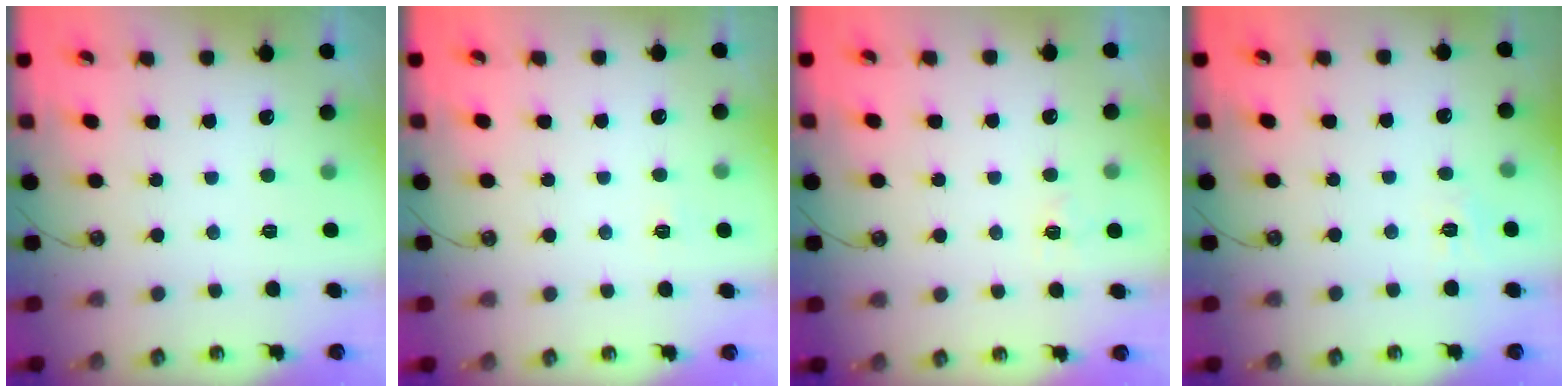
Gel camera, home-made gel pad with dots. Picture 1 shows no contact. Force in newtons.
{"total": 2.7, "press": 2.7, "slide": 0.3}
{"total": 3.3, "press": 3.2, "slide": 0.5}
{"total": 3.7, "press": 3.7, "slide": 0.5}